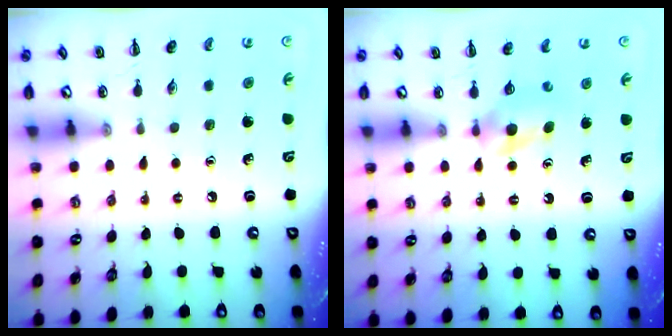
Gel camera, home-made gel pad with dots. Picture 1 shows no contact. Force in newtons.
{"total": 3.9, "press": 3.6, "slide": 1.3}